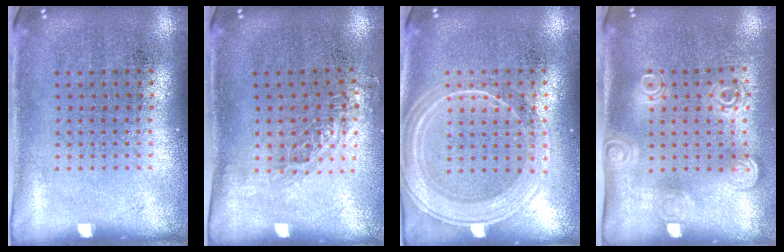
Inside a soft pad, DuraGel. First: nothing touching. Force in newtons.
{"total": 0.8, "press": 0.8, "slide": 0.2}
{"total": 1.8, "press": 1.8, "slide": 0.2}
{"total": 1.9, "press": 1.4, "slide": 1.3}